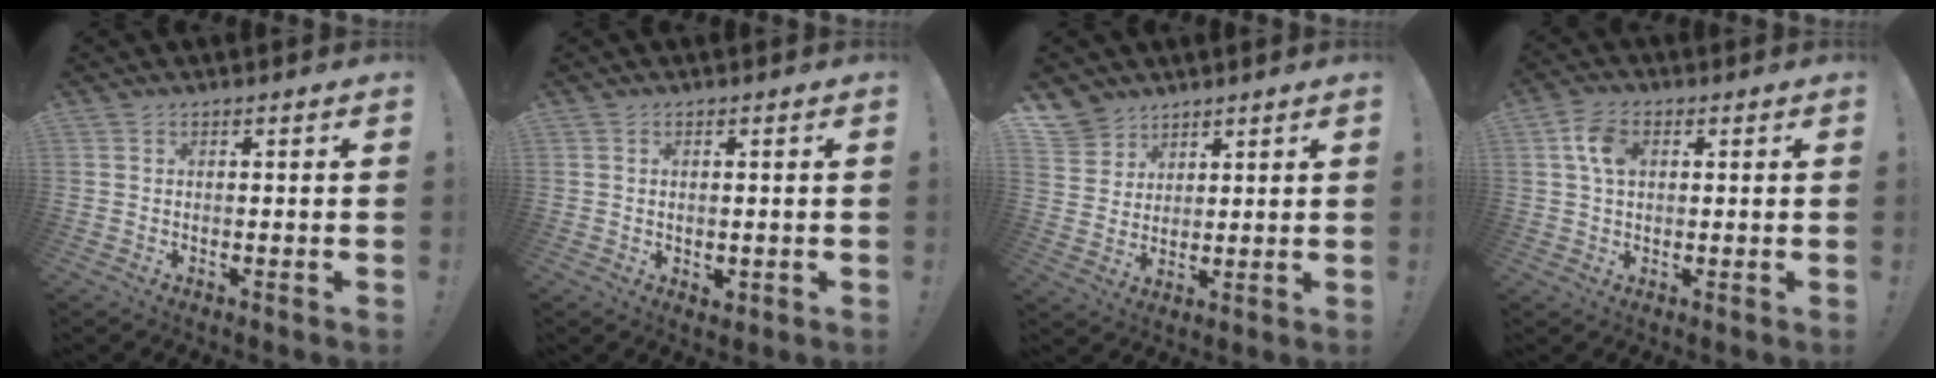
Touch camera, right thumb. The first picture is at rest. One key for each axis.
{"total": 1.6, "fx": 0.2, "fy": 1.1, "fz": 1.2, "tx": -0.021, "ty": 0.003, "tz": 0.005}
{"total": 7.4, "fx": 5.5, "fy": 4.9, "fz": 0.7, "tx": -0.013, "ty": -0.044, "tz": 0.108}
{"total": 7.0, "fx": 1.6, "fy": 4.8, "fz": 4.8, "tx": -0.085, "ty": 0.005, "tz": 0.031}